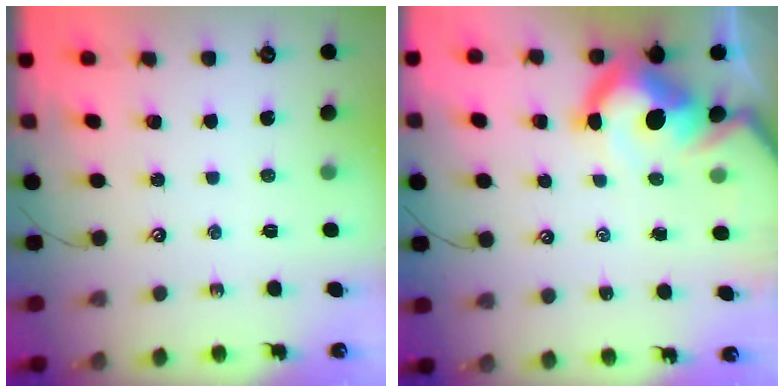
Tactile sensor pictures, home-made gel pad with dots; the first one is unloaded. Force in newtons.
{"total": 13.3, "press": 13.2, "slide": 1.7}